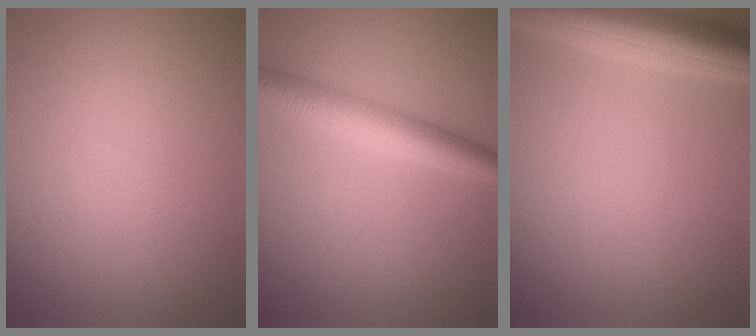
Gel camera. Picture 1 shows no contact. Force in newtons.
{"total": 4.0, "press": 4.0, "slide": 0.0}
{"total": 6.6, "press": 6.6, "slide": 0.3}